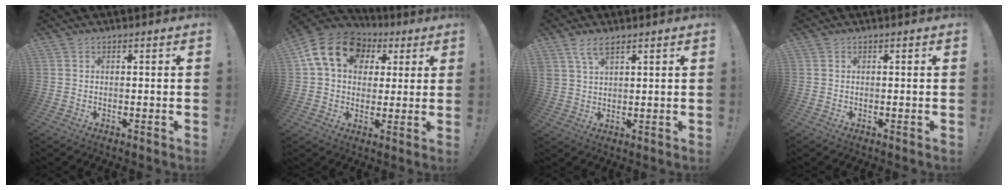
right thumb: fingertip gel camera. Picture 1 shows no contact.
{"total": 17.2, "force": [5.8, 12.6, 10.2], "torque": [-0.165, -0.004, 0.109]}
{"total": 5.2, "force": [3.4, 2.2, 3.3], "torque": [-0.066, -0.009, 0.065]}
{"total": 0.0}